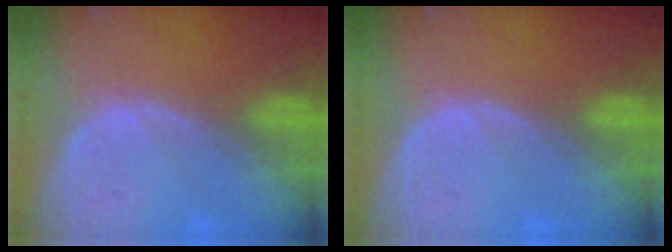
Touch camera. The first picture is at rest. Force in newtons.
{"total": 0.0}